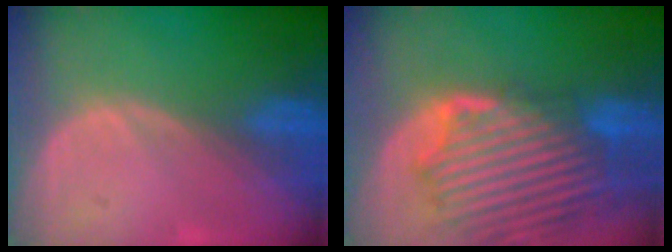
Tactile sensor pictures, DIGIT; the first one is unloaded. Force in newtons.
{"total": 13.0, "press": 11.4, "slide": 6.1}